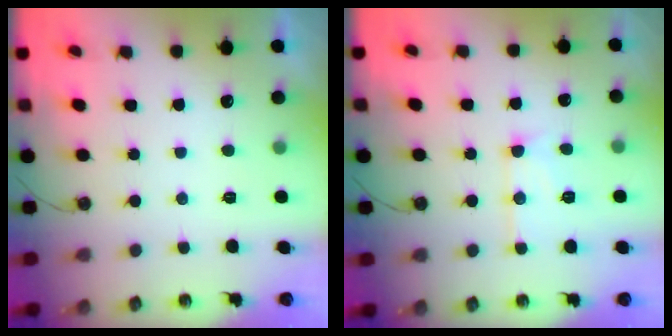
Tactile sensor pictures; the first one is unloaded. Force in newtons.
{"total": 10.9, "press": 10.9, "slide": 1.0}